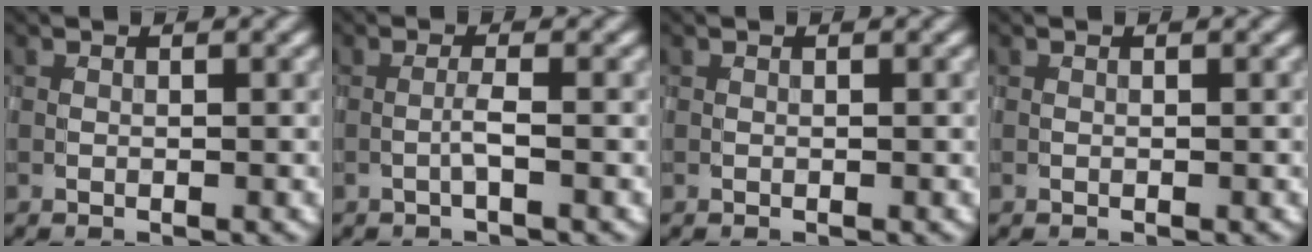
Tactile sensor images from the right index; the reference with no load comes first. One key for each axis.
{"total": 1.3, "fx": -0.5, "fy": -0.1, "fz": 1.2, "tx": -0.024, "ty": 0.006, "tz": -0.011}
{"total": 0.0}
{"total": 0.0}